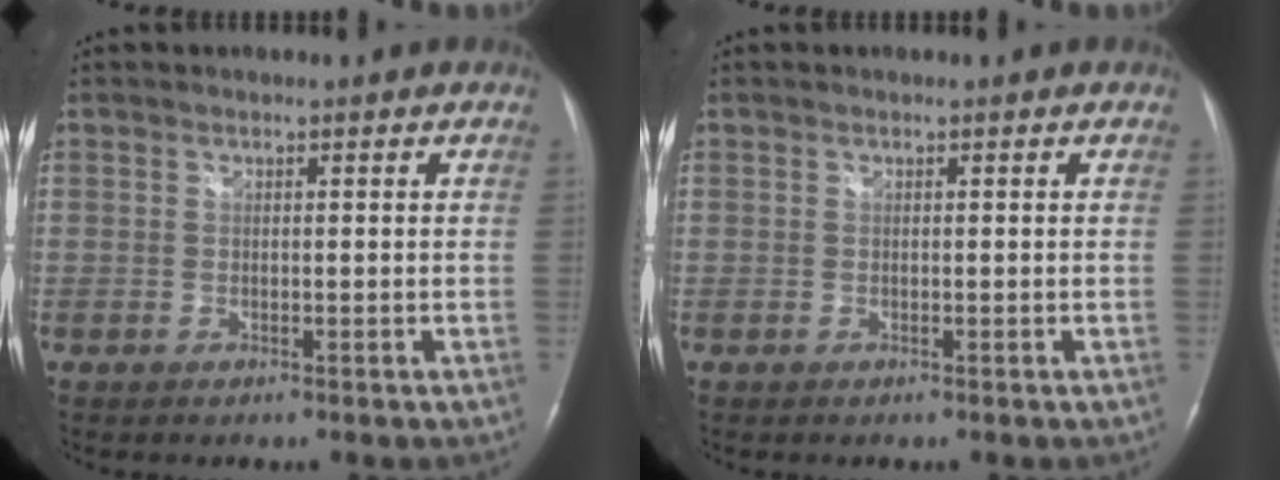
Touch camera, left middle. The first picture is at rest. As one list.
[{"total": 0.0}]